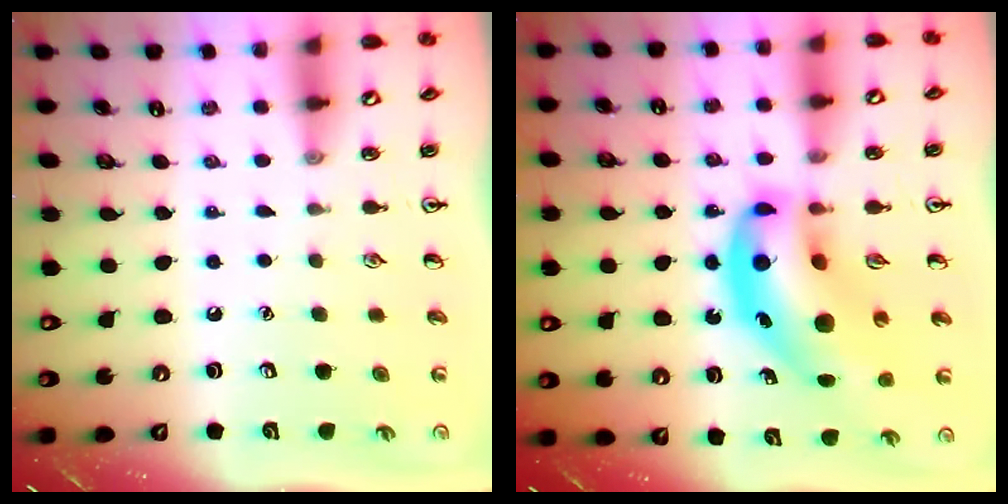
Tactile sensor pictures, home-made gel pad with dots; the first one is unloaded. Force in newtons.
{"total": 18.0, "press": 17.2, "slide": 5.0}